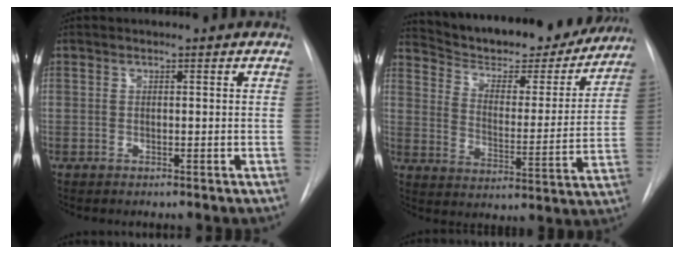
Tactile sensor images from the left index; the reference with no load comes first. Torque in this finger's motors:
{"motor_torque": [0.07, -0.58, 0.32, 0.04]}